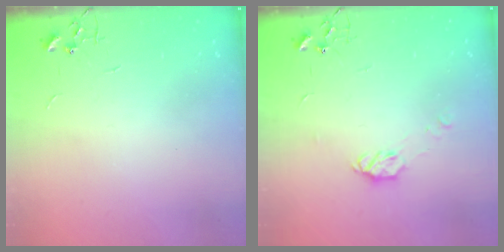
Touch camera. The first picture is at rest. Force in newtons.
{"total": 6.3, "press": 6.3, "slide": 0.5}